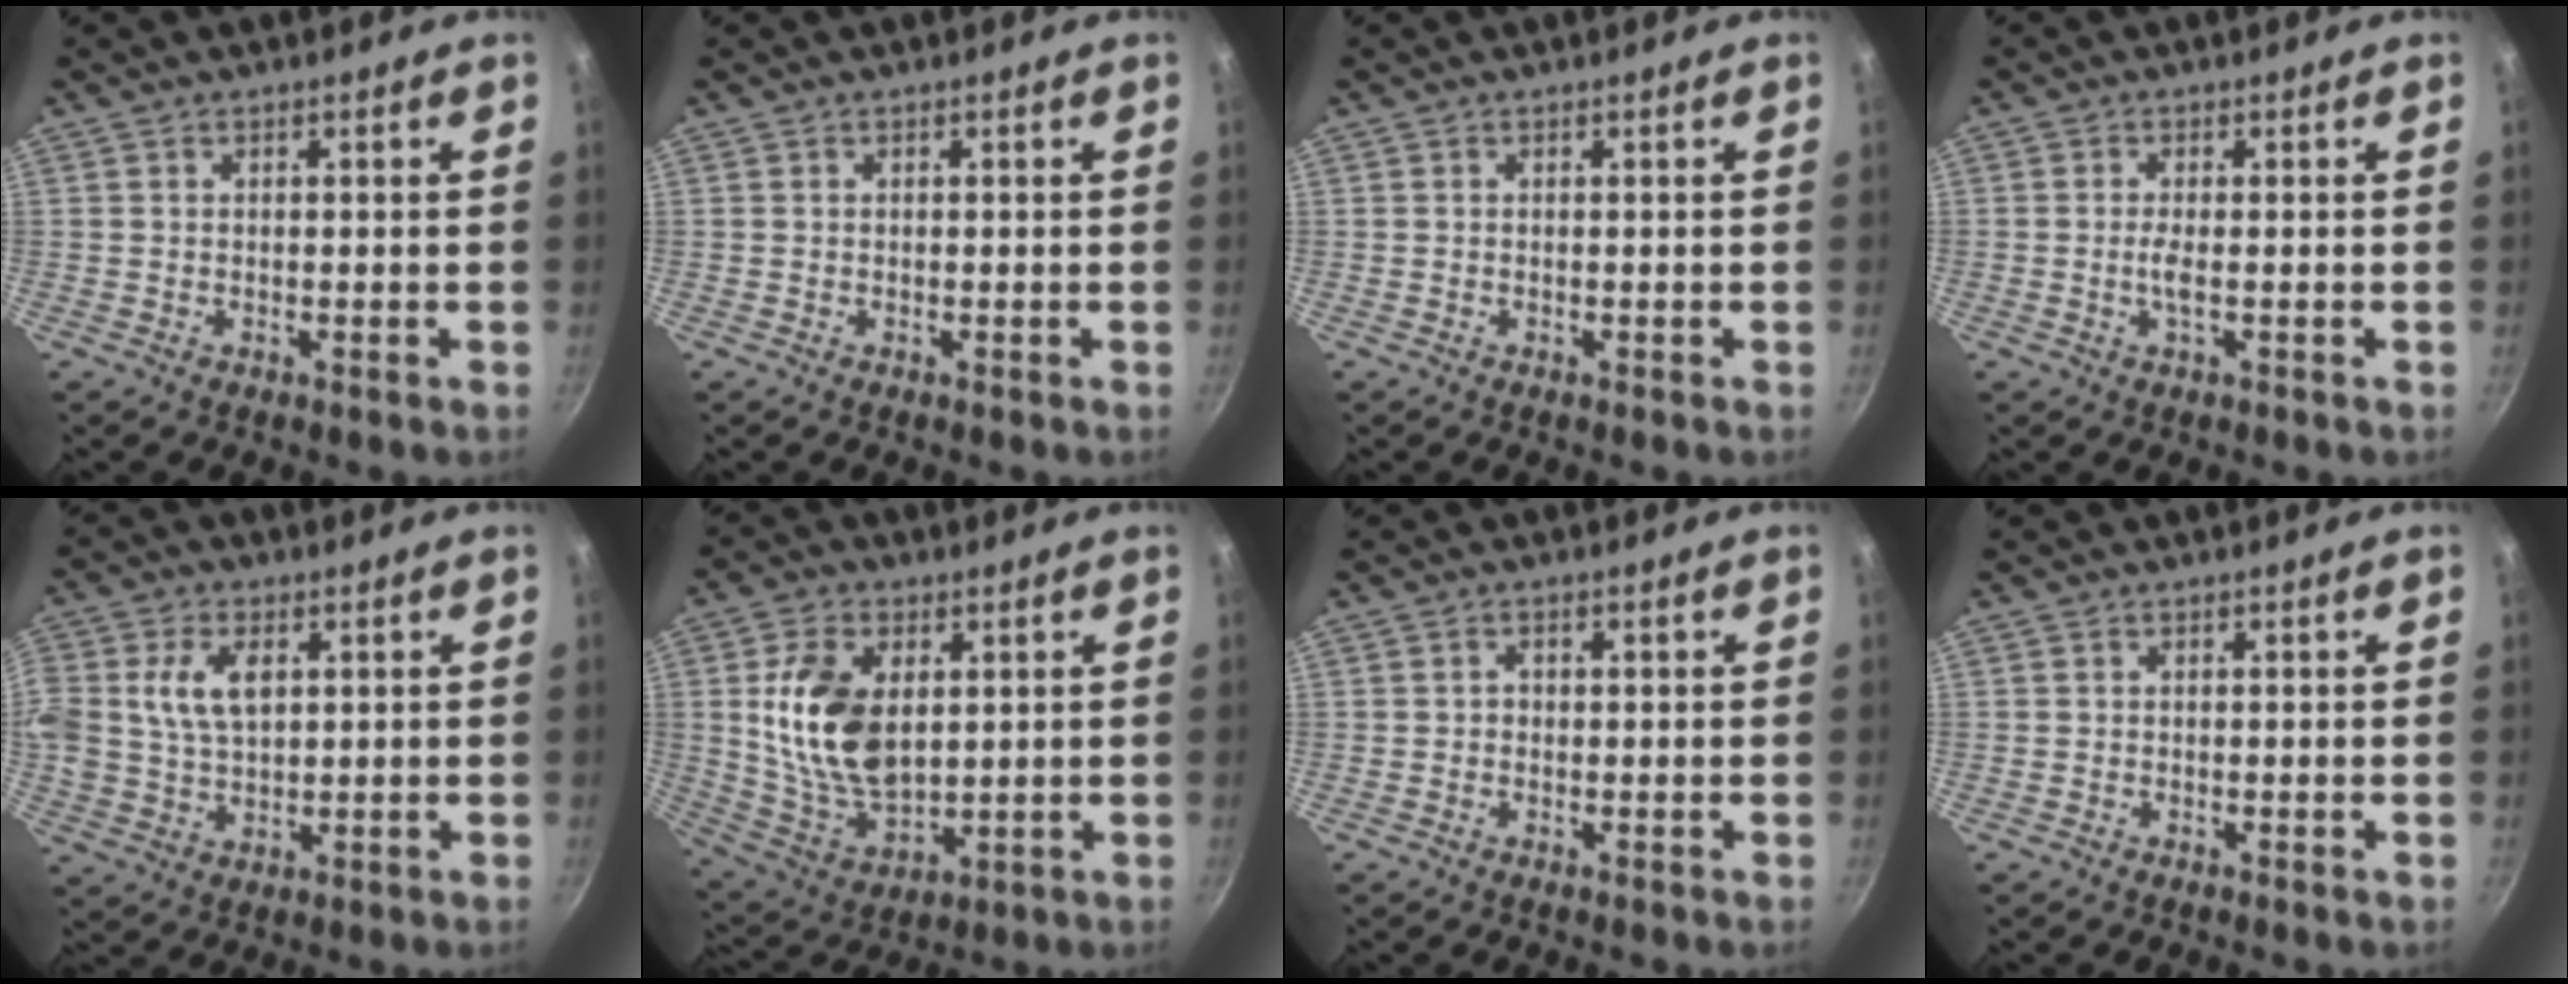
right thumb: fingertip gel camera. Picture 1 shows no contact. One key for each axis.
{"total": 0.0}
{"total": 0.0}
{"total": 2.1, "fx": -0.4, "fy": 0.6, "fz": 1.9, "tx": -0.045, "ty": -0.002, "tz": -0.007}
{"total": 8.6, "fx": 2.3, "fy": 4.9, "fz": 6.6, "tx": -0.131, "ty": 0.001, "tz": 0.051}
{"total": 15.5, "fx": 2.9, "fy": 9.4, "fz": 11.9, "tx": -0.207, "ty": -0.016, "tz": 0.066}
{"total": 0.8, "fx": 0.1, "fy": 0.7, "fz": 0.4, "tx": -0.003, "ty": 0.001, "tz": -0.001}
{"total": 0.0}